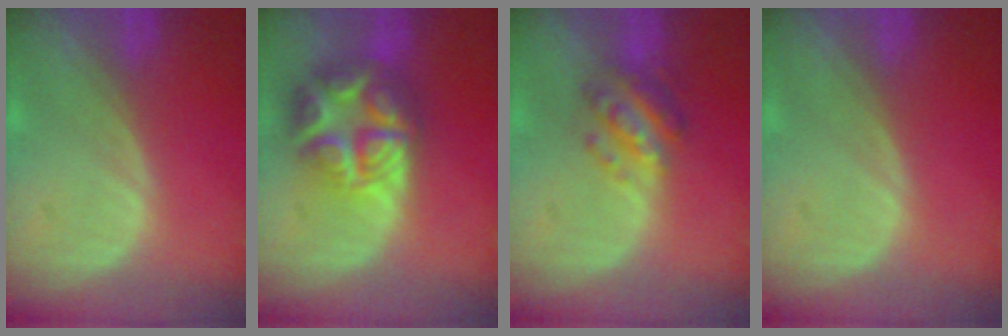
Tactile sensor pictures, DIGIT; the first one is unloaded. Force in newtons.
{"total": 8.8, "press": 8.8, "slide": 0.6}
{"total": 5.4, "press": 5.0, "slide": 1.9}
{"total": 0.0}